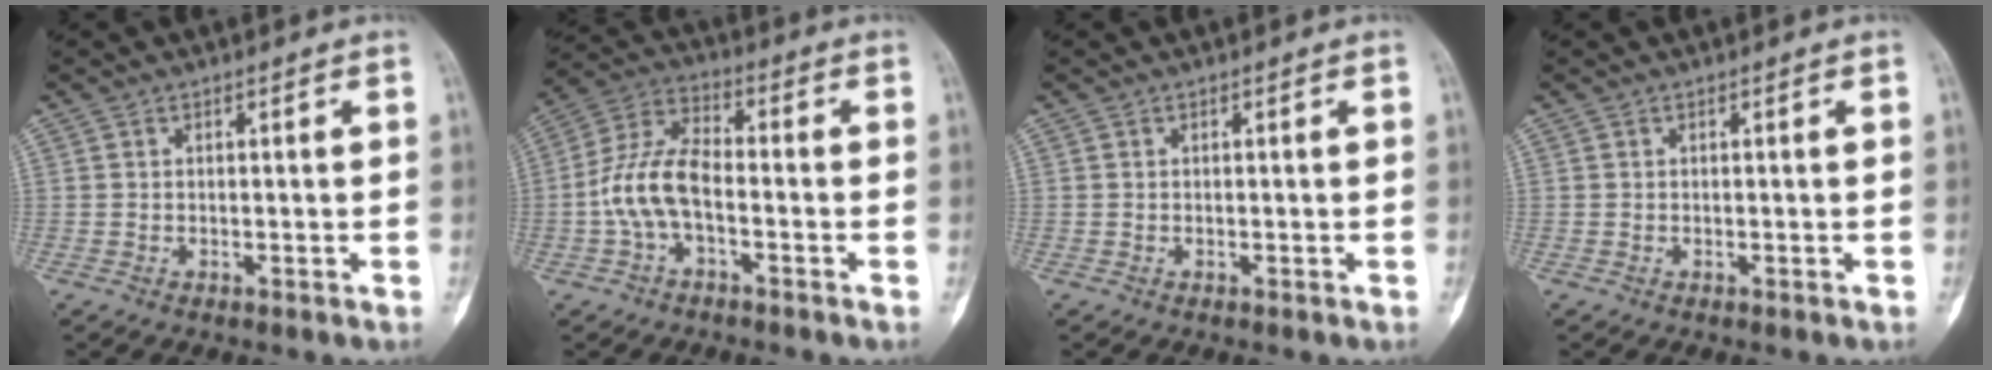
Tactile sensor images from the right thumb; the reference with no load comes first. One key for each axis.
{"total": 10.0, "fx": -2.3, "fy": 5.1, "fz": 8.3, "tx": -0.173, "ty": 0.037, "tz": -0.053}
{"total": 0.0}
{"total": 0.0}